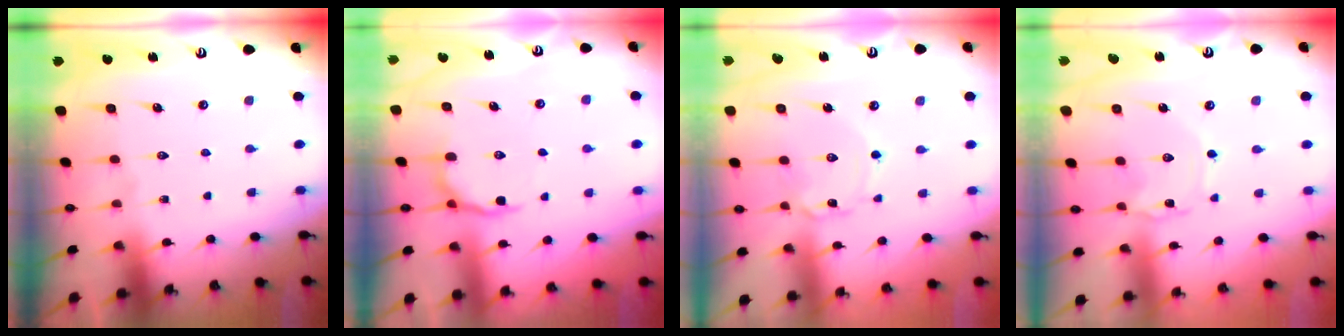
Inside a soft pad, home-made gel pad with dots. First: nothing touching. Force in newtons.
{"total": 6.4, "press": 6.0, "slide": 2.4}
{"total": 2.0, "press": 2.0, "slide": 0.2}
{"total": 1.3, "press": 1.3, "slide": 0.1}